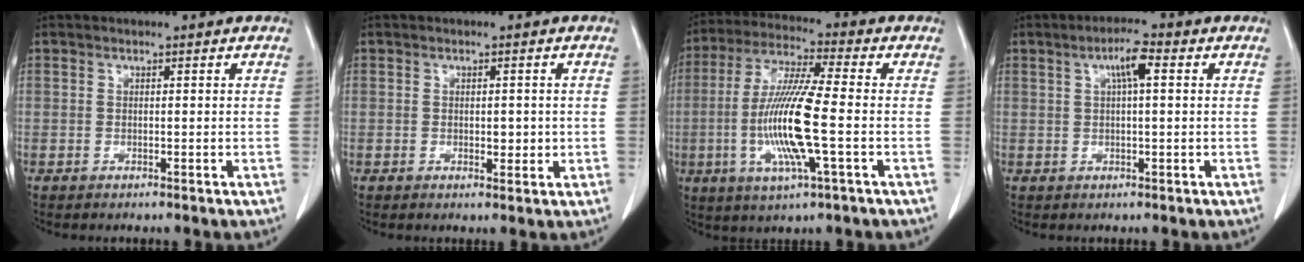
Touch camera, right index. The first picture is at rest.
{"total": 2.1, "force": [-0.2, 1.2, 1.8], "torque": [-0.024, -0.001, 0.002]}
{"total": 13.8, "force": [-2.5, 0.8, 13.5], "torque": [-0.276, -0.012, -0.052]}
{"total": 4.1, "force": [1.3, 0.6, 3.9], "torque": [-0.071, 0.010, 0.023]}